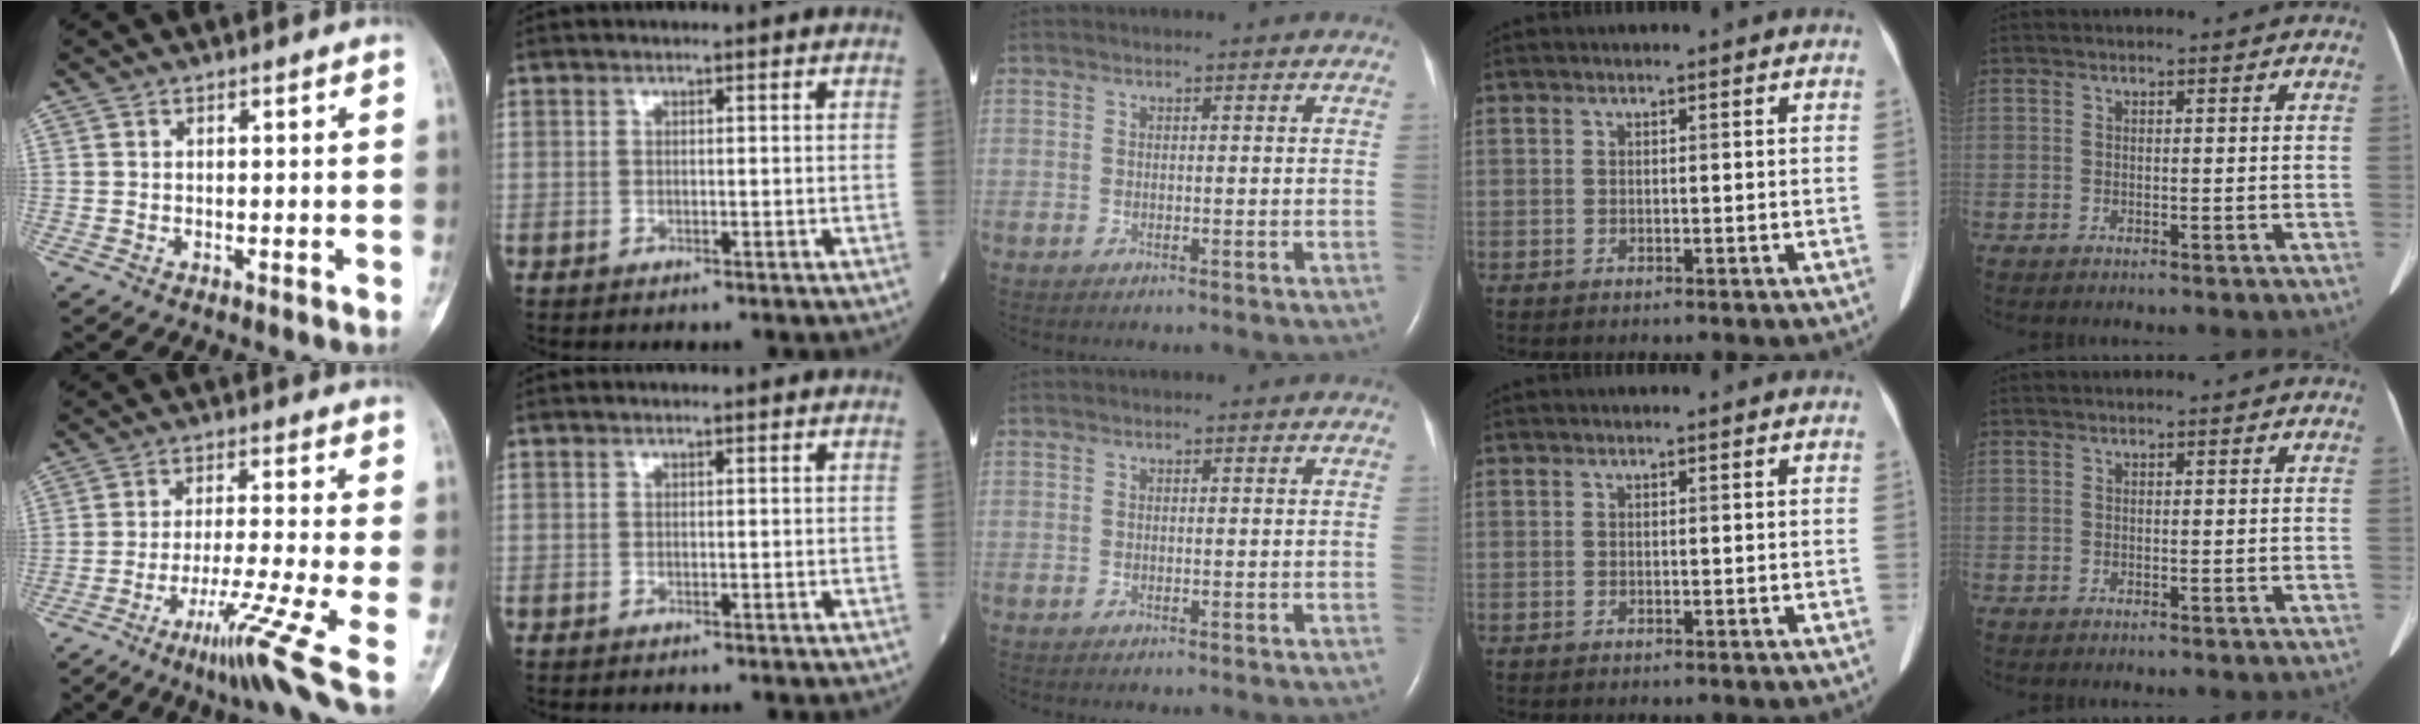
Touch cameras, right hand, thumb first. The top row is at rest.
{"thumb": {"total": 12.5, "force": [-5.3, -0.5, 11.4], "torque": [-0.212, 0.002, -0.090]}}